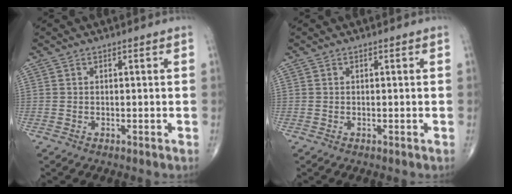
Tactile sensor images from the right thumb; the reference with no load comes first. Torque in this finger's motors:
{"motor_torque": [-0.24, -0.38, 0.13, 0.04, -0.03]}